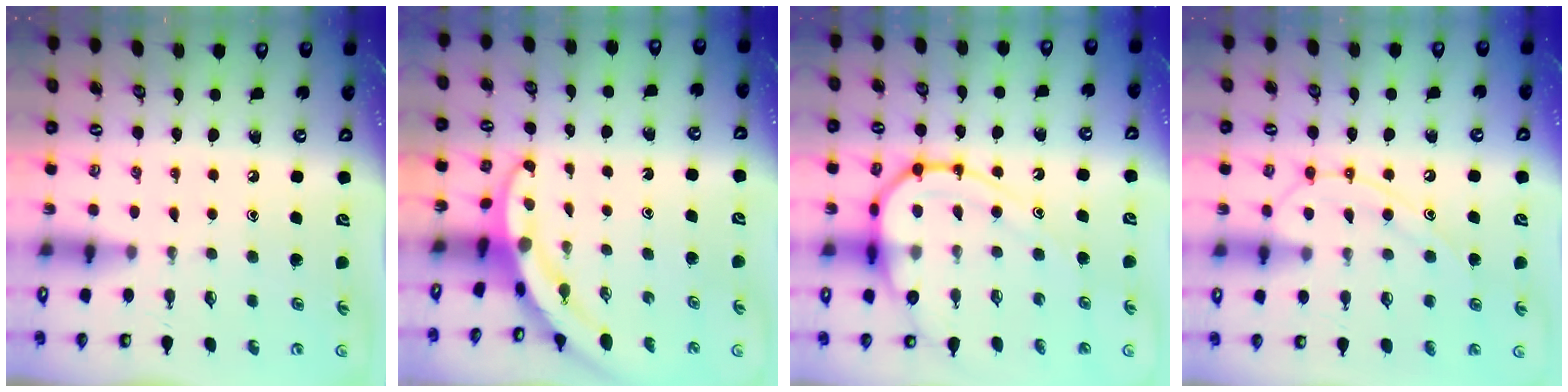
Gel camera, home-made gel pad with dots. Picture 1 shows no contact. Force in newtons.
{"total": 3.1, "press": 3.1, "slide": 0.3}
{"total": 14.9, "press": 14.8, "slide": 1.6}
{"total": 12.6, "press": 12.6, "slide": 1.1}